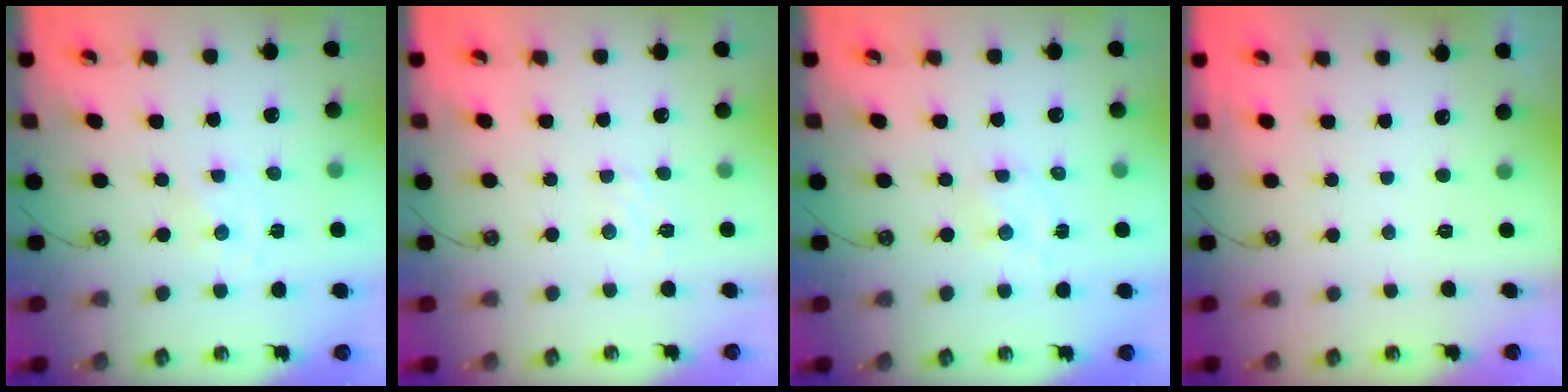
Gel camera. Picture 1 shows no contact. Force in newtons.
{"total": 3.5, "press": 3.4, "slide": 0.6}
{"total": 1.8, "press": 1.7, "slide": 0.3}
{"total": 0.0}